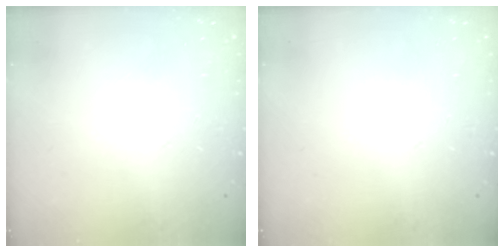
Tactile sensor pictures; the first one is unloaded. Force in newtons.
{"total": 0.0}